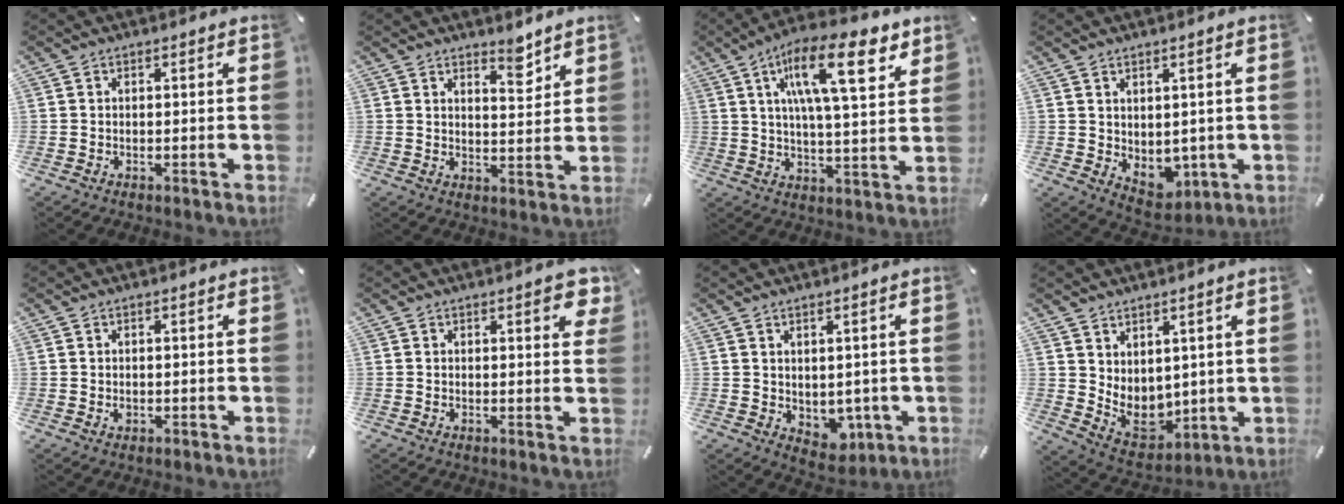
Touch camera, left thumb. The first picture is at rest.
{"total": 5.2, "force": [4.4, 1.8, 2.1], "torque": [-0.003, -0.041, 0.072]}
{"total": 17.8, "force": [8.5, 5.8, 14.5], "torque": [-0.234, -0.019, 0.129]}
{"total": 4.0, "force": [1.9, 3.3, 1.0], "torque": [-0.002, -0.017, 0.037]}
{"total": 0.8, "force": [0.0, 0.7, 0.5], "torque": [-0.011, 0.002, -0.002]}
{"total": 4.1, "force": [2.3, 1.4, 3.1], "torque": [-0.043, -0.009, 0.035]}
{"total": 4.1, "force": [0.9, 3.5, 1.8], "torque": [-0.003, -0.011, 0.017]}
{"total": 7.5, "force": [2.6, 6.4, 3.1], "torque": [-0.060, -0.037, 0.057]}